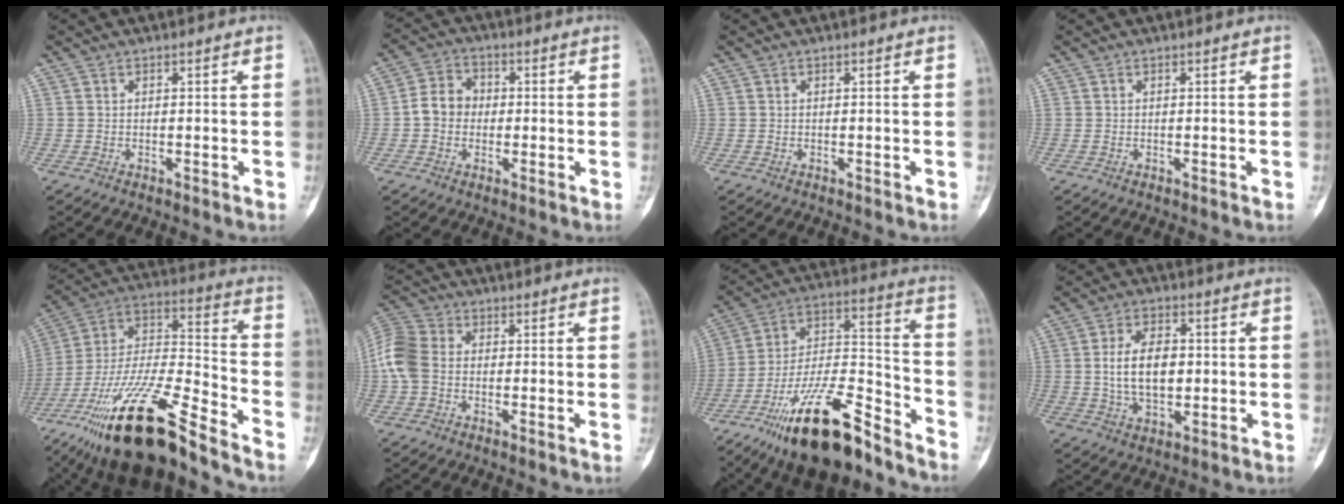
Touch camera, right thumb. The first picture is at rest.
{"total": 6.3, "force": [-0.5, 5.4, 3.2], "torque": [-0.041, 0.020, -0.020]}
{"total": 0.0}
{"total": 0.0}
{"total": 26.1, "force": [-18.4, 6.2, 17.4], "torque": [-0.352, 0.050, -0.332]}
{"total": 8.7, "force": [-0.7, 6.5, 5.8], "torque": [-0.131, 0.020, -0.027]}
{"total": 23.3, "force": [-16.2, 7.5, 15.0], "torque": [-0.267, 0.085, -0.281]}
{"total": 10.2, "force": [0.2, 6.1, 8.2], "torque": [-0.135, 0.005, 0.007]}